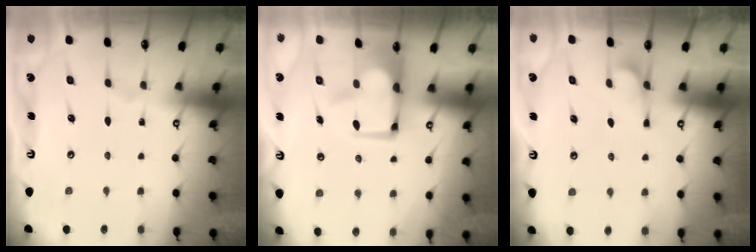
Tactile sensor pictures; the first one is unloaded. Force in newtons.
{"total": 8.6, "press": 8.5, "slide": 1.2}
{"total": 2.4, "press": 2.2, "slide": 1.0}